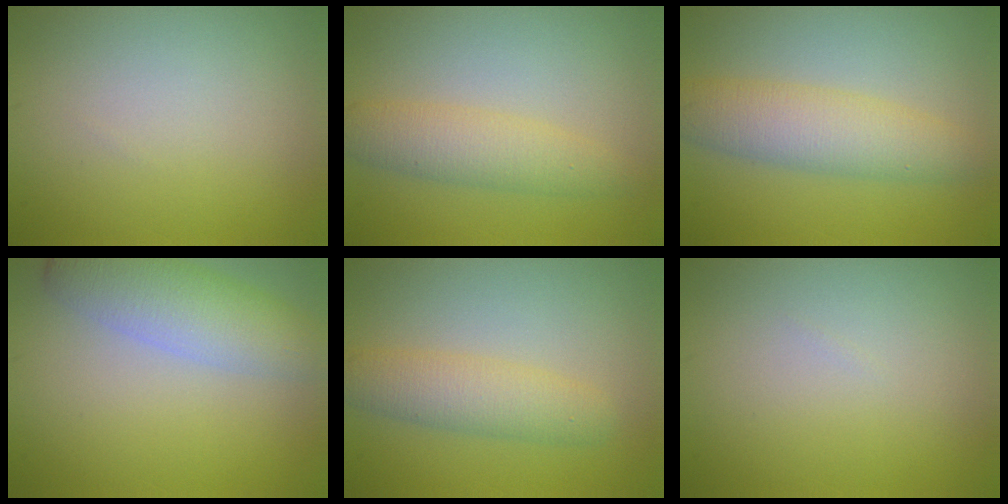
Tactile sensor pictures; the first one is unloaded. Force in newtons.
{"total": 3.6, "press": 3.6, "slide": 0.1}
{"total": 4.8, "press": 4.8, "slide": 0.1}
{"total": 4.5, "press": 4.5, "slide": 0.3}
{"total": 3.6, "press": 3.6, "slide": 0.1}
{"total": 0.0}